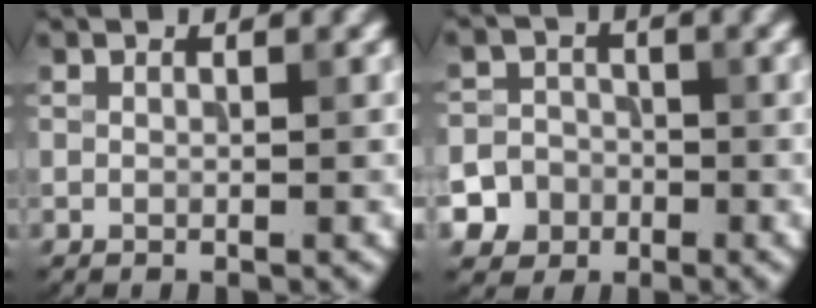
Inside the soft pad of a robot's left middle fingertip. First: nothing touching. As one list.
[{"total": 5.2, "force": [-2.7, 4.4, 0.7], "torque": [0.009, -0.007, -0.062]}]